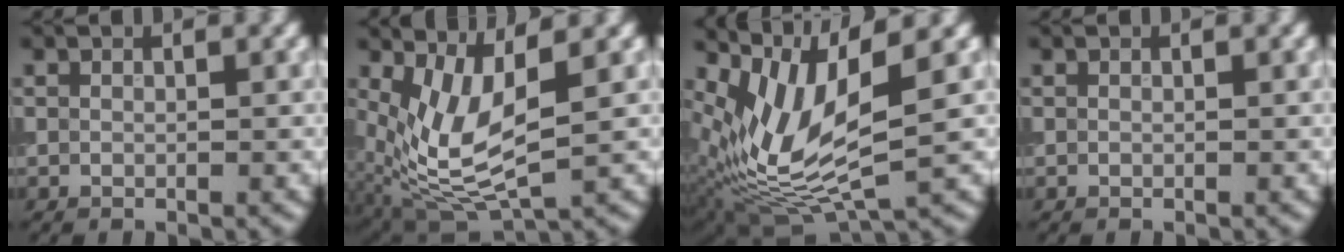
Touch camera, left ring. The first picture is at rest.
{"total": 6.6, "force": [1.0, 2.7, 6.0], "torque": [-0.146, -0.017, 0.029]}
{"total": 8.9, "force": [2.0, 3.3, 8.0], "torque": [-0.180, -0.013, 0.040]}
{"total": 0.0}